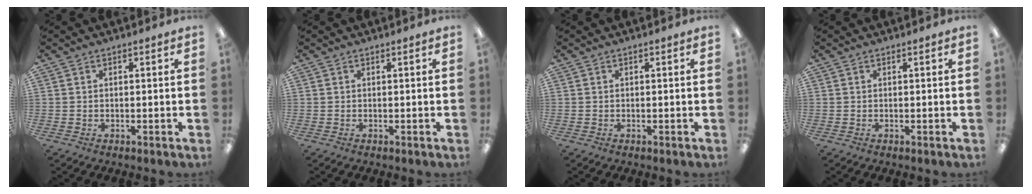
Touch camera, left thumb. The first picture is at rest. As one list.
[{"total": 0.0}, {"total": 0.0}, {"total": 0.0}]